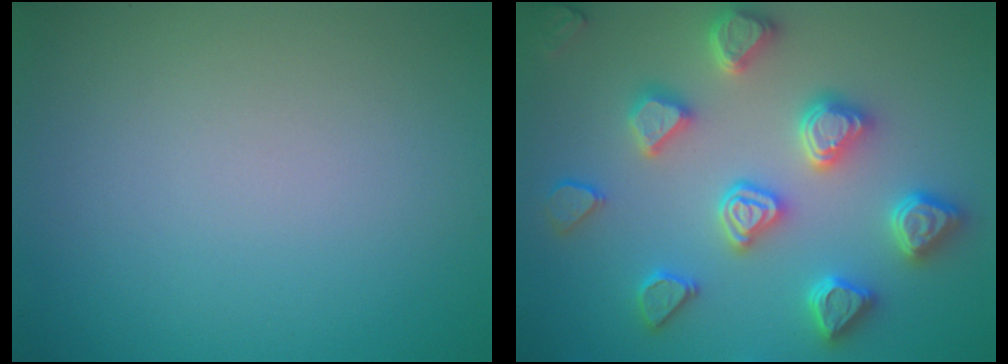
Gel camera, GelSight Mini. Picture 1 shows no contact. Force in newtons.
{"total": 5.4, "press": 5.3, "slide": 1.2}